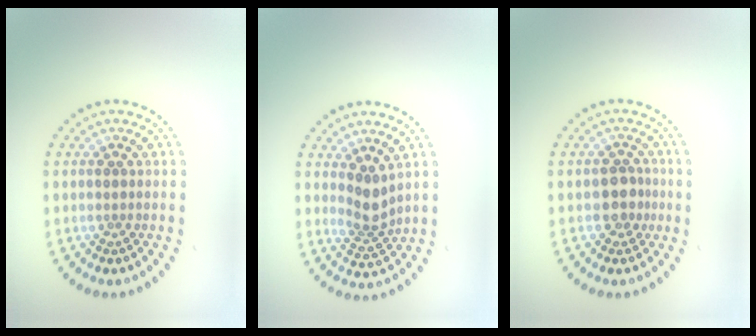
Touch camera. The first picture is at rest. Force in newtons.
{"total": 2.4, "press": 1.9, "slide": 1.5}
{"total": 2.2, "press": 2.0, "slide": 0.9}